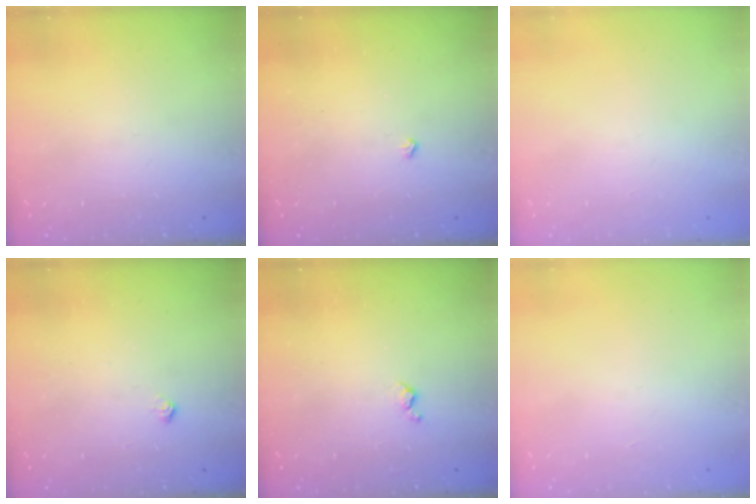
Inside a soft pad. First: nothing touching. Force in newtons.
{"total": 2.1, "press": 2.1, "slide": 0.4}
{"total": 0.0}
{"total": 5.7, "press": 5.6, "slide": 0.8}
{"total": 3.7, "press": 3.6, "slide": 0.7}
{"total": 0.0}